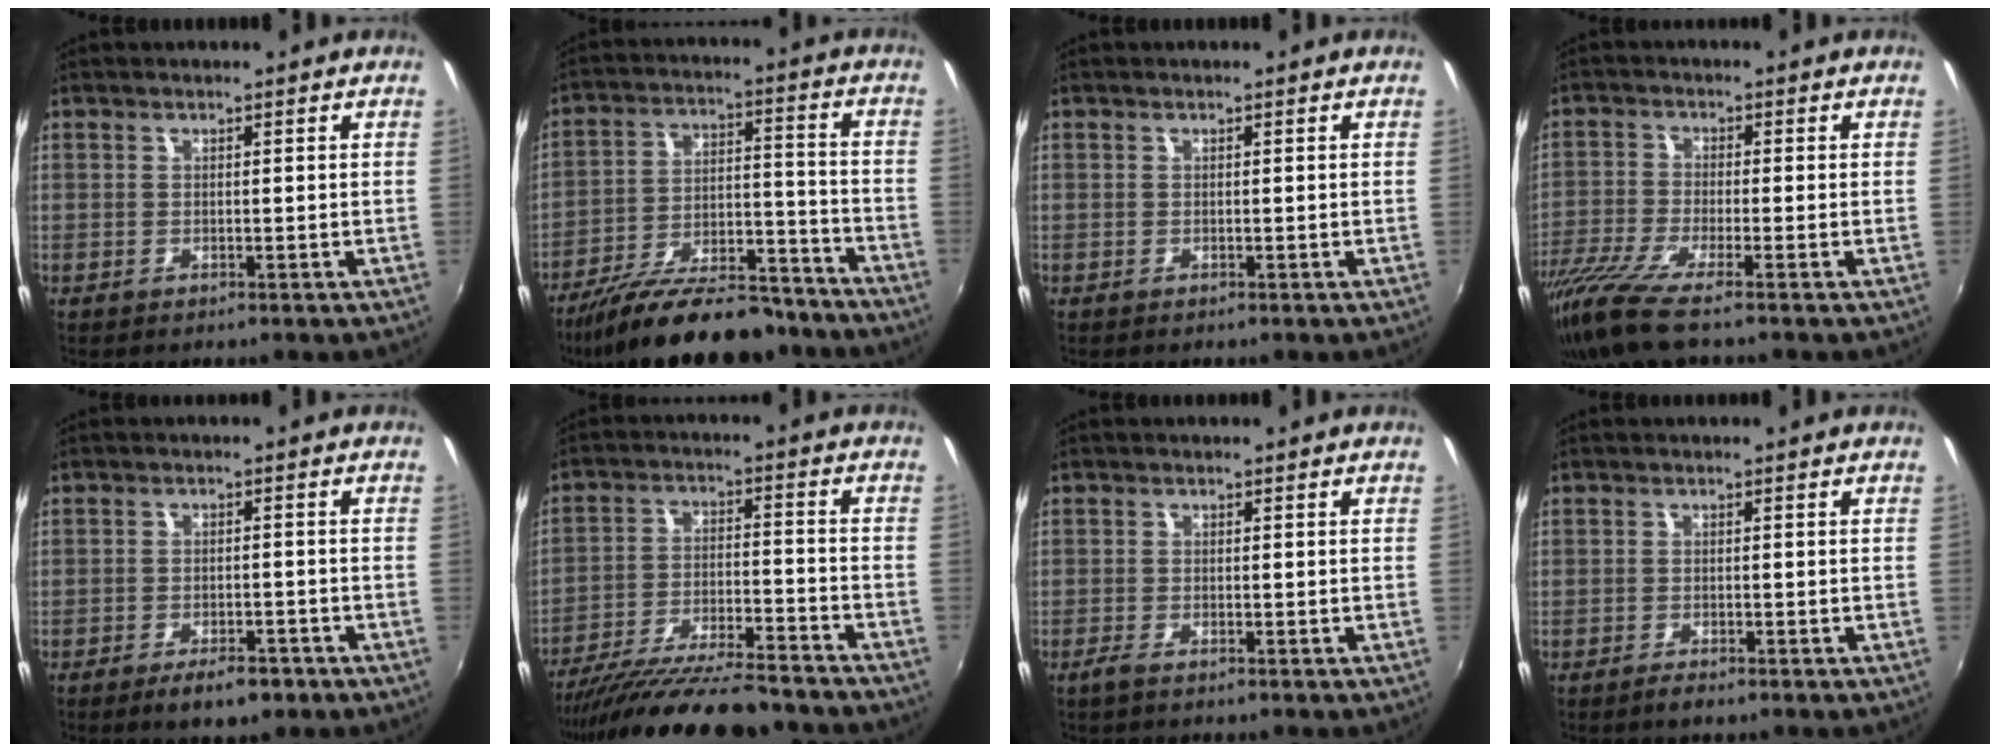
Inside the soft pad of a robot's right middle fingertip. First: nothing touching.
{"total": 23.1, "force": [-18.9, 7.1, 11.2], "torque": [-0.200, -0.008, -0.275]}
{"total": 0.0}
{"total": 9.9, "force": [-7.8, 0.1, 6.1], "torque": [-0.145, -0.039, -0.148]}
{"total": 5.9, "force": [-4.2, 2.3, 3.6], "torque": [-0.076, -0.008, -0.060]}
{"total": 20.6, "force": [-17.9, 3.2, 9.7], "torque": [-0.184, -0.045, -0.278]}
{"total": 1.6, "force": [-1.3, 0.3, 0.9], "torque": [-0.023, -0.005, -0.027]}
{"total": 1.6, "force": [-1.3, 0.5, 0.7], "torque": [-0.018, -0.005, -0.027]}